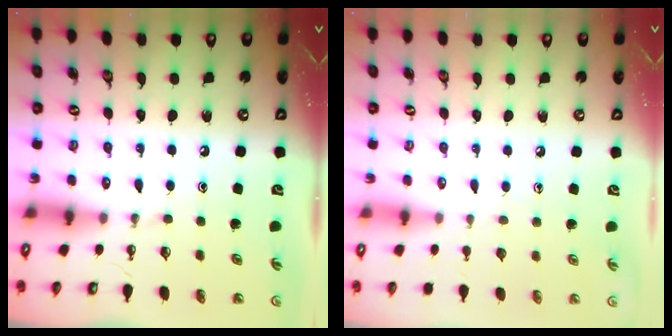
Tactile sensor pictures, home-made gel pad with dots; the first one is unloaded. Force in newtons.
{"total": 3.8, "press": 3.7, "slide": 0.4}